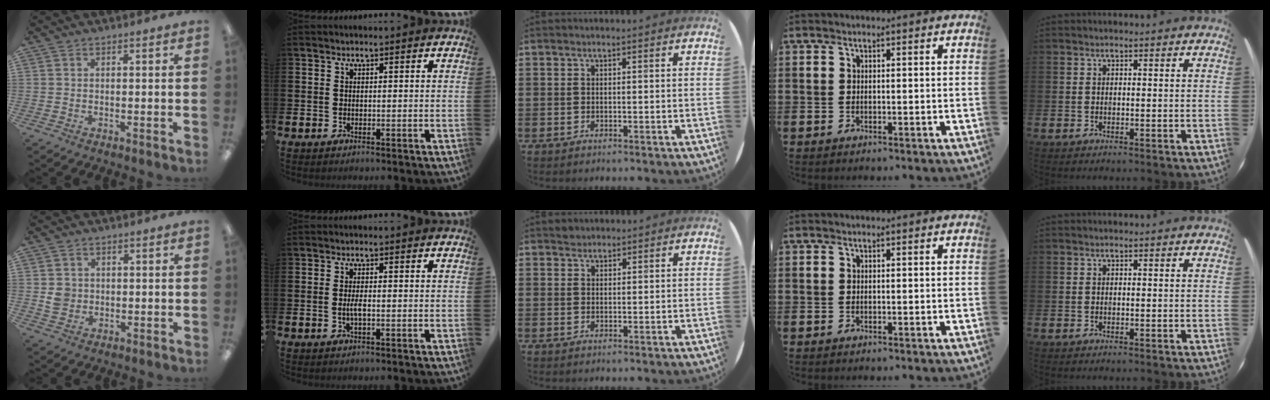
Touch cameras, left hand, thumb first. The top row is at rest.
{"thumb": {"total": 3.9, "force": [0.2, 3.8, 1.1], "torque": [-0.010, 0.002, 0.003]}, "index": {"total": 1.7, "force": [-0.3, 0.4, 1.6], "torque": [-0.035, 0.003, -0.005]}, "middle": {"total": 1.1, "force": [1.1, 0.4, -0.1], "torque": [0.001, 0.002, 0.021]}}